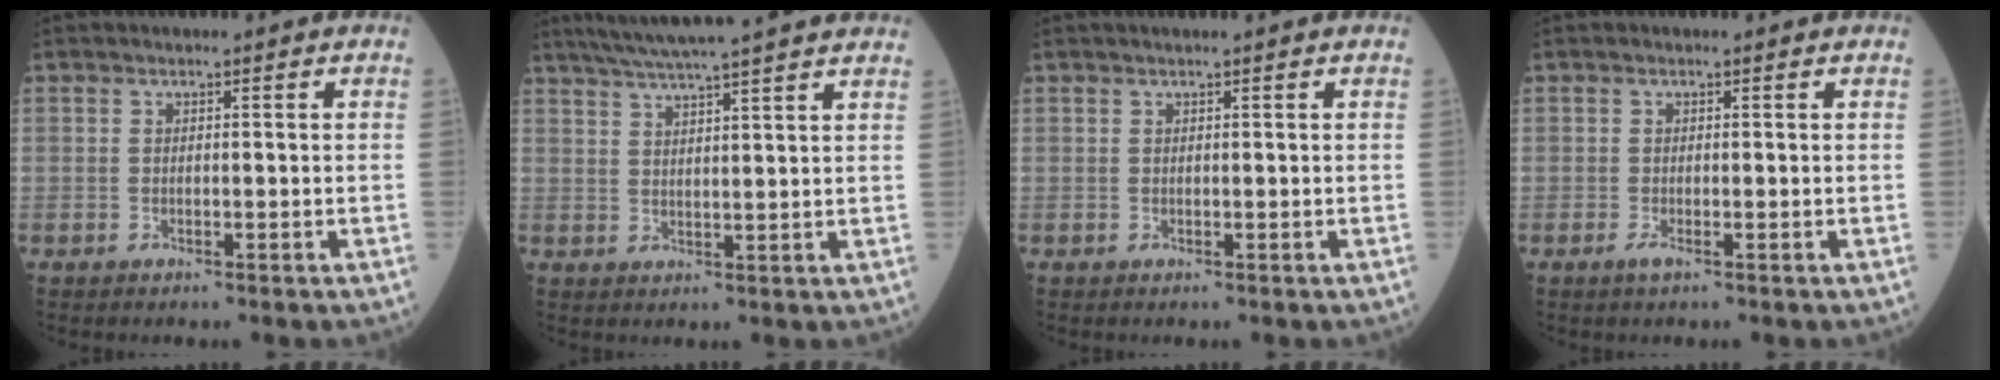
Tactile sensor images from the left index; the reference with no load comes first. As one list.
[{"total": 16.5, "force": [14.4, -0.3, 8.0], "torque": [-0.141, 0.027, 0.195]}, {"total": 1.5, "force": [1.3, -0.2, 0.8], "torque": [-0.008, 0.016, 0.023]}, {"total": 1.0, "force": [-0.4, 0.0, 0.9], "torque": [-0.018, -0.003, -0.008]}]